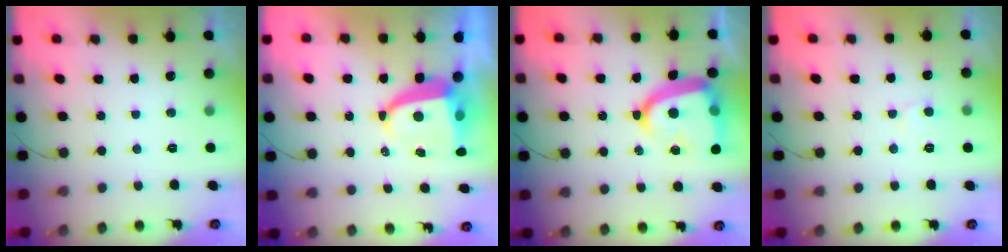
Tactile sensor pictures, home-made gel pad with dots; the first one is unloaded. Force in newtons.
{"total": 7.5, "press": 7.5, "slide": 1.1}
{"total": 17.0, "press": 16.9, "slide": 1.6}
{"total": 4.3, "press": 4.2, "slide": 0.4}